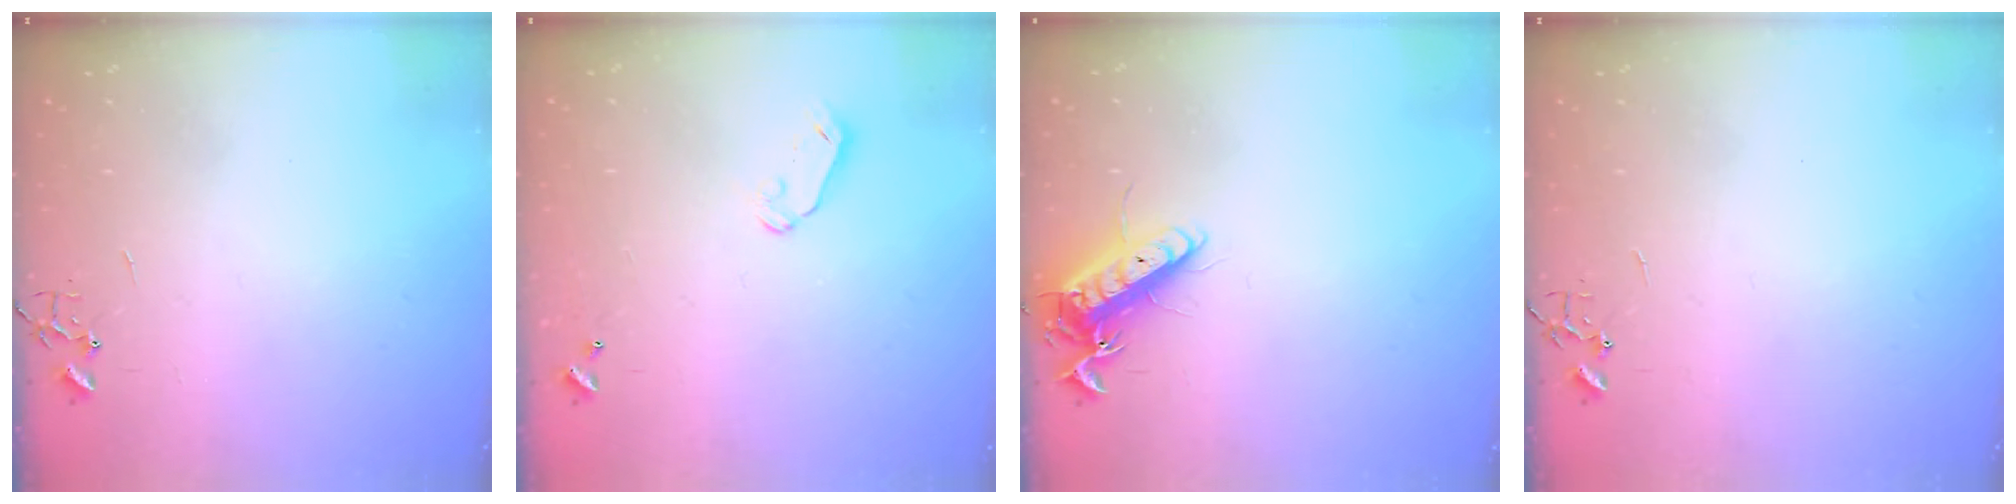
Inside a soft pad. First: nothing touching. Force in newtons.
{"total": 5.4, "press": 5.4, "slide": 0.5}
{"total": 12.6, "press": 12.6, "slide": 1.4}
{"total": 0.0}